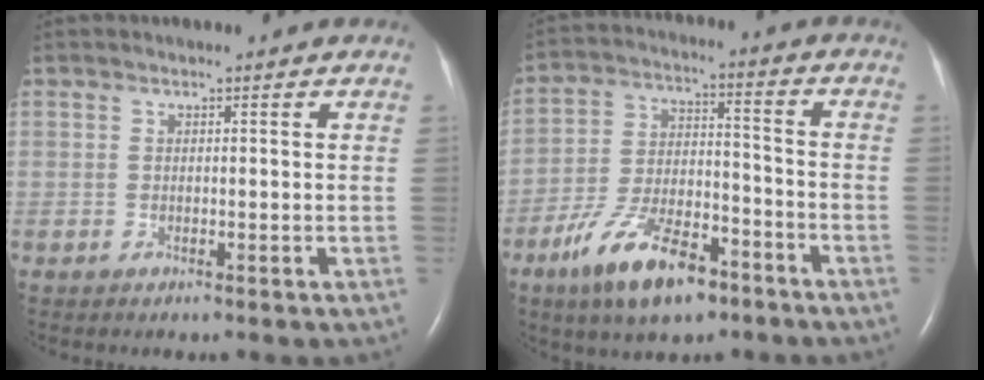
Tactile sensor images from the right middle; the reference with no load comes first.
{"total": 13.3, "force": [-8.3, 4.9, 9.2], "torque": [-0.177, -0.001, -0.146]}